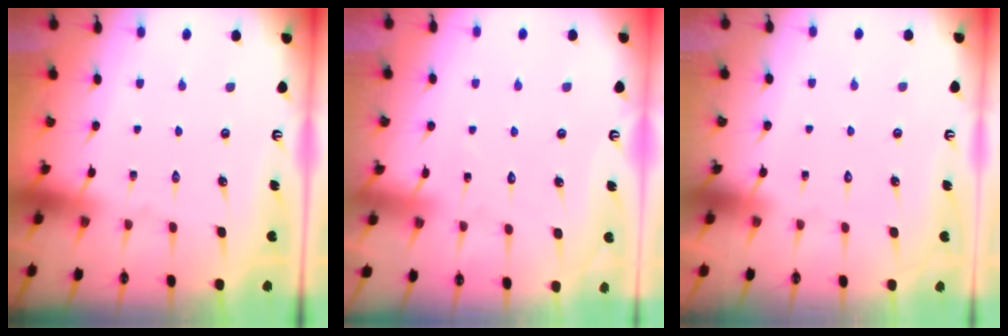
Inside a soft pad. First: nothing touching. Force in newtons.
{"total": 5.1, "press": 5.1, "slide": 0.4}
{"total": 1.5, "press": 1.5, "slide": 0.1}